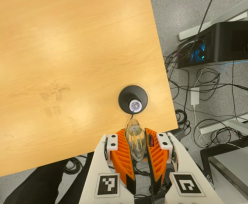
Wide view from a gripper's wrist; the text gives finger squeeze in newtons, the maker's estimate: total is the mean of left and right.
{"total": 19.3, "left": 23.9, "right": 14.8}